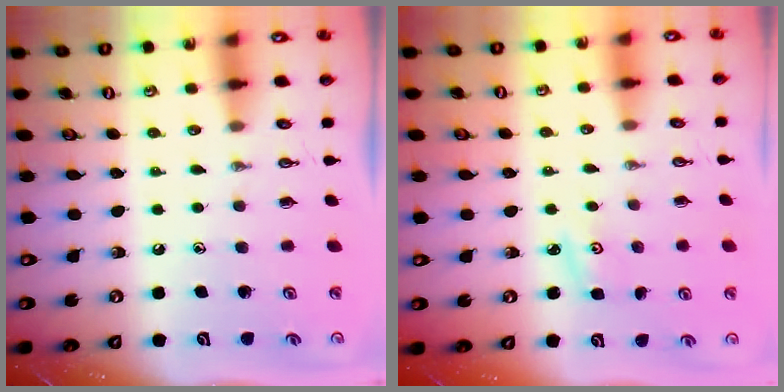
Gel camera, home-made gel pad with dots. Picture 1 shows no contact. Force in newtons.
{"total": 2.9, "press": 2.9, "slide": 0.5}